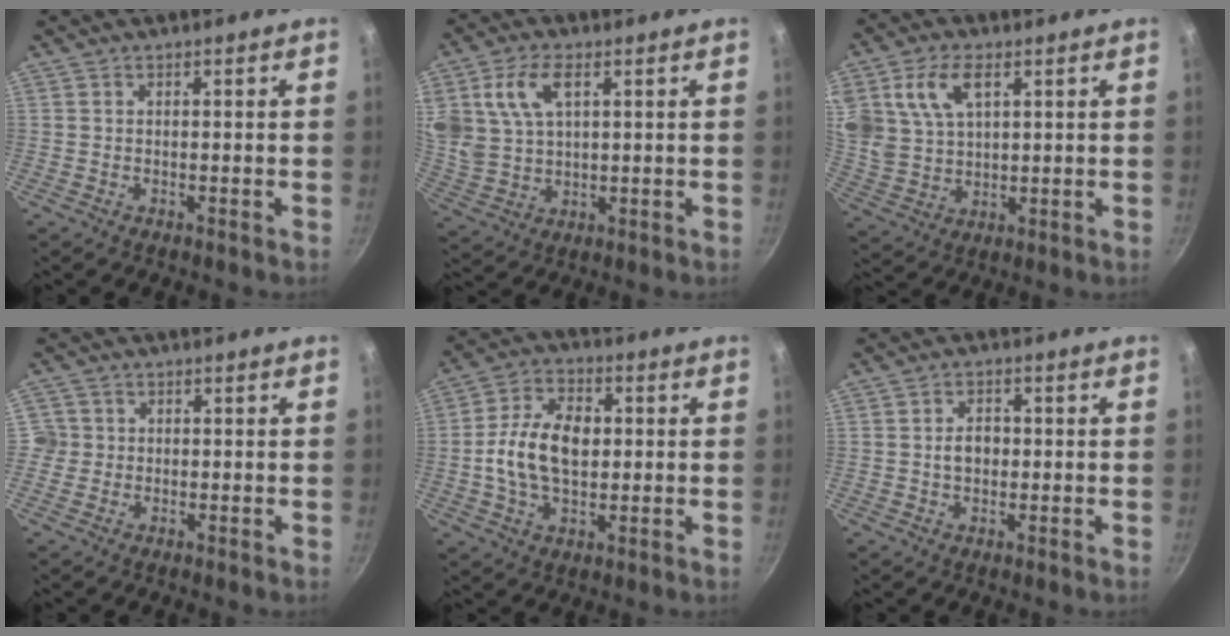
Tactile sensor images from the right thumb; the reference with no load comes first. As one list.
[{"total": 11.0, "force": [4.0, 6.6, 7.8], "torque": [-0.142, -0.009, 0.083]}, {"total": 12.0, "force": [4.8, 7.5, 8.1], "torque": [-0.144, -0.010, 0.098]}, {"total": 3.0, "force": [-0.3, 3.0, 0.4], "torque": [0.014, 0.010, -0.010]}, {"total": 12.8, "force": [0.4, 8.4, 9.7], "torque": [-0.159, 0.016, -0.003]}, {"total": 3.8, "force": [0.0, 2.8, 2.6], "torque": [-0.025, 0.009, -0.002]}]